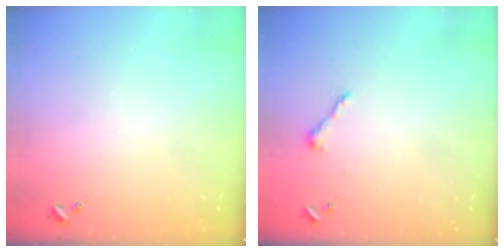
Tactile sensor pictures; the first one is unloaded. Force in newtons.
{"total": 3.9, "press": 3.9, "slide": 0.3}